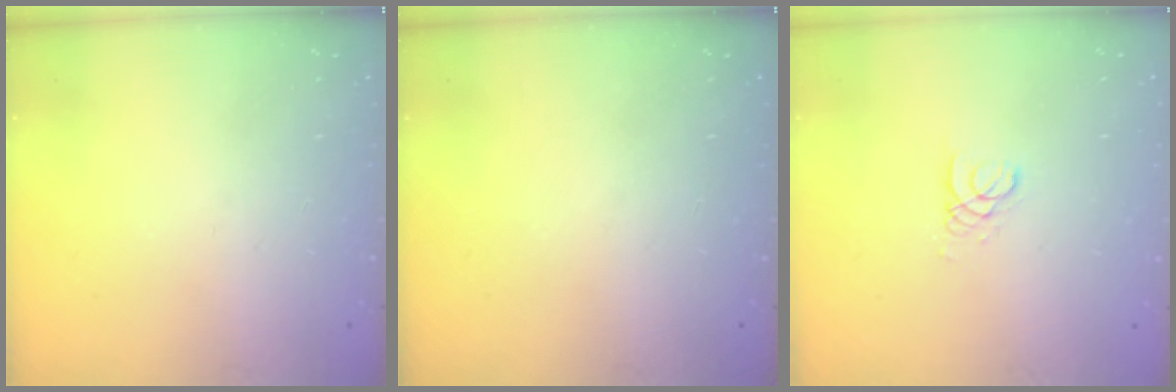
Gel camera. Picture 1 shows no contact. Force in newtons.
{"total": 0.0}
{"total": 2.6, "press": 2.6, "slide": 0.2}